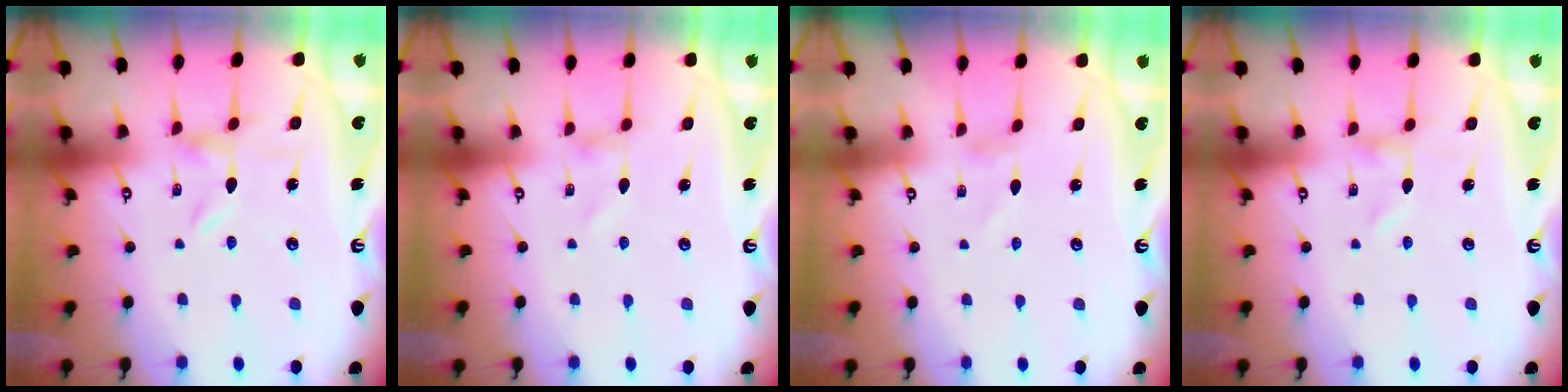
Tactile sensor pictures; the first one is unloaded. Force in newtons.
{"total": 0.9, "press": 0.9, "slide": 0.1}
{"total": 1.0, "press": 1.0, "slide": 0.1}
{"total": 0.0}